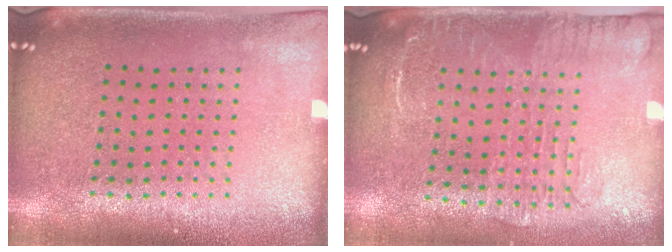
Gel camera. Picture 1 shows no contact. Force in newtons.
{"total": 2.0, "press": 1.7, "slide": 1.0}